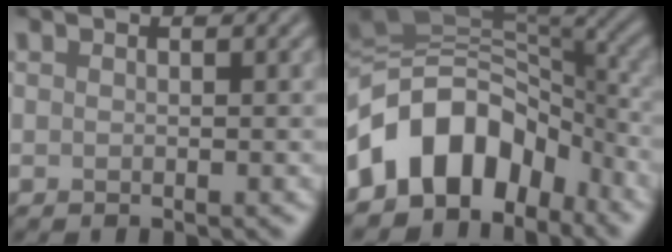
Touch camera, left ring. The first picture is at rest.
{"total": 11.1, "force": [-5.2, 7.5, 6.3], "torque": [-0.097, 0.029, -0.116]}